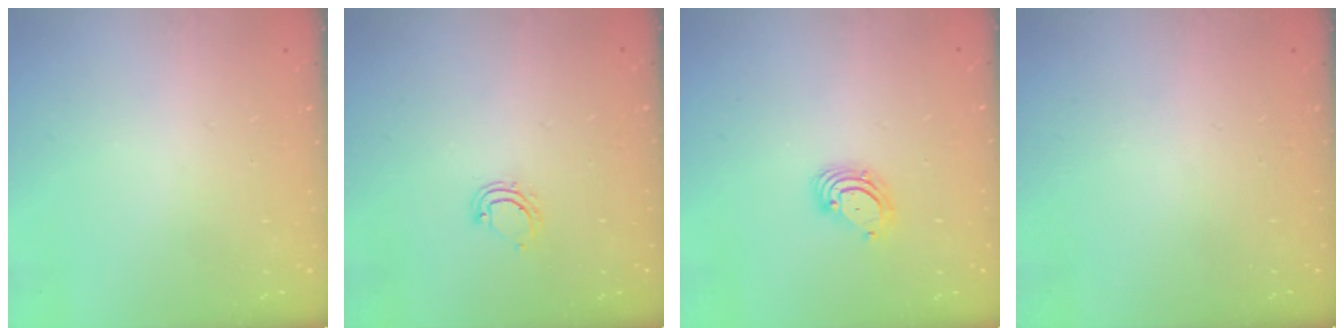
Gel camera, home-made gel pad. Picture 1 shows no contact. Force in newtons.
{"total": 5.0, "press": 5.0, "slide": 0.2}
{"total": 3.7, "press": 3.7, "slide": 0.1}
{"total": 0.0}